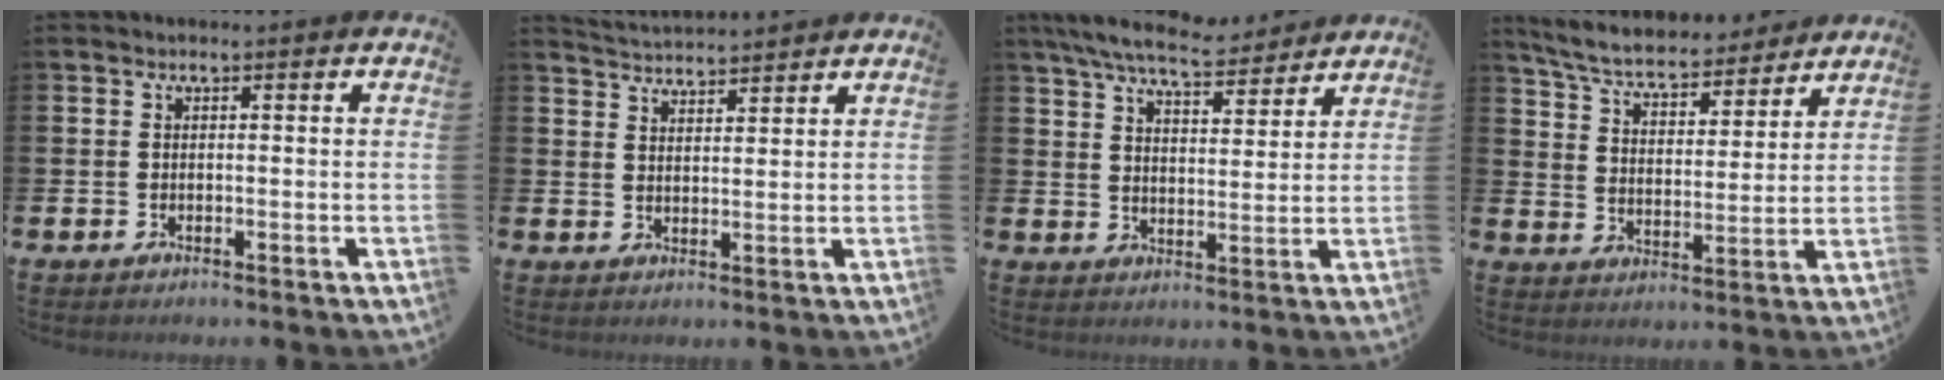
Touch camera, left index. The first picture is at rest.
{"total": 3.7, "force": [3.7, 0.0, -0.2], "torque": [-0.004, -0.022, 0.066]}
{"total": 7.8, "force": [7.3, 1.3, 2.7], "torque": [-0.075, -0.034, 0.132]}
{"total": 6.5, "force": [6.1, 1.4, 1.8], "torque": [-0.067, -0.043, 0.103]}